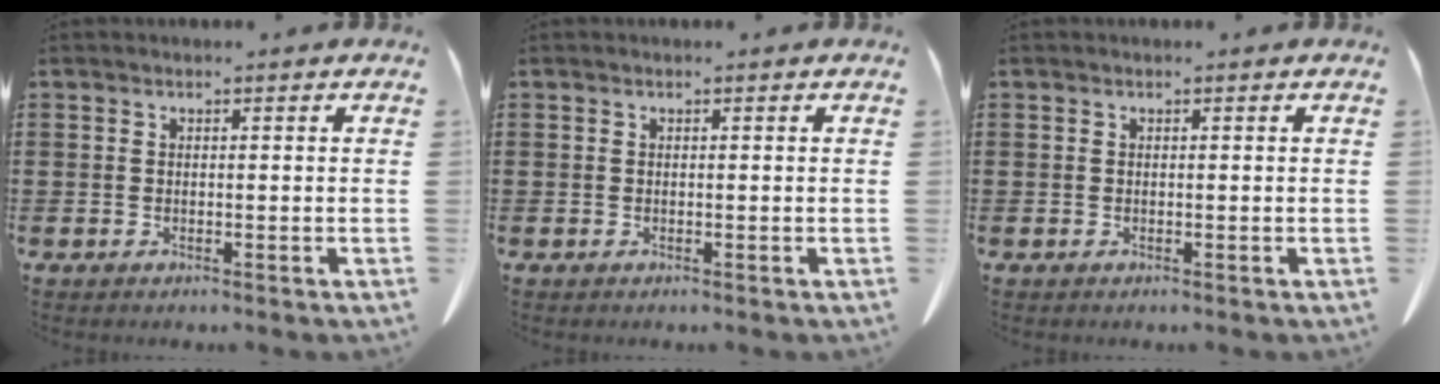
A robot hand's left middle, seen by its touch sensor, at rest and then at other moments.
{"total": 0.0}
{"total": 0.0}